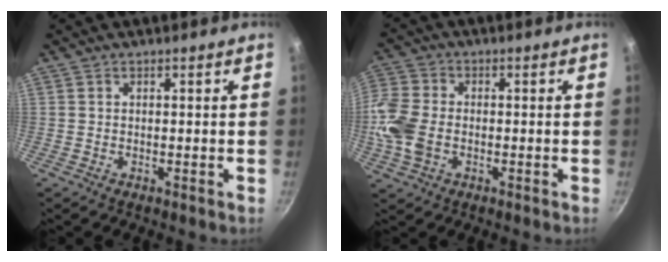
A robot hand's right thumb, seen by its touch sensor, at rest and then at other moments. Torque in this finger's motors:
{"motor_torque": [1.08, 2.35, 1.14, -0.18, 0.15]}